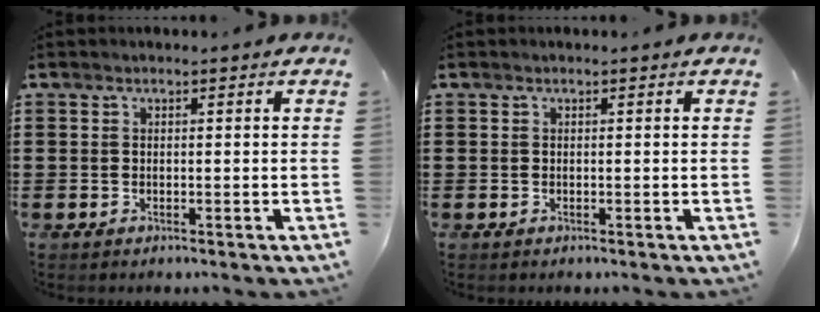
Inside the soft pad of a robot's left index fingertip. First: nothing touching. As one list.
[{"total": 0.0}]